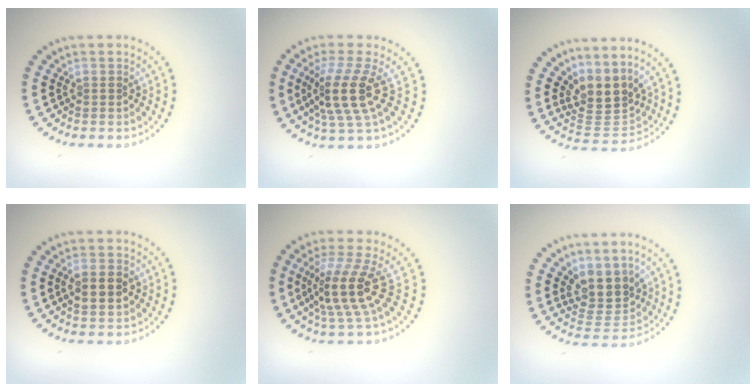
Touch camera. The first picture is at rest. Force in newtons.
{"total": 4.4, "press": 3.4, "slide": 2.8}
{"total": 3.8, "press": 3.0, "slide": 2.4}
{"total": 2.9, "press": 2.9, "slide": 0.2}
{"total": 4.7, "press": 3.8, "slide": 2.8}
{"total": 4.0, "press": 3.5, "slide": 1.9}